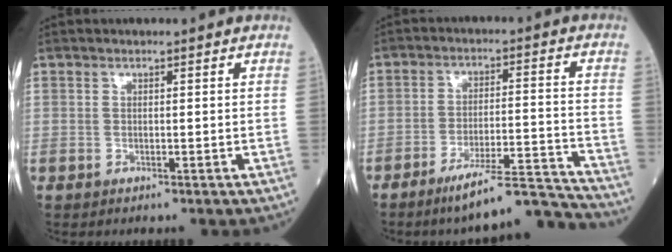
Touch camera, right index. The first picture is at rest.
{"total": 11.7, "force": [-10.9, -0.6, 4.2], "torque": [-0.045, 0.024, -0.178]}